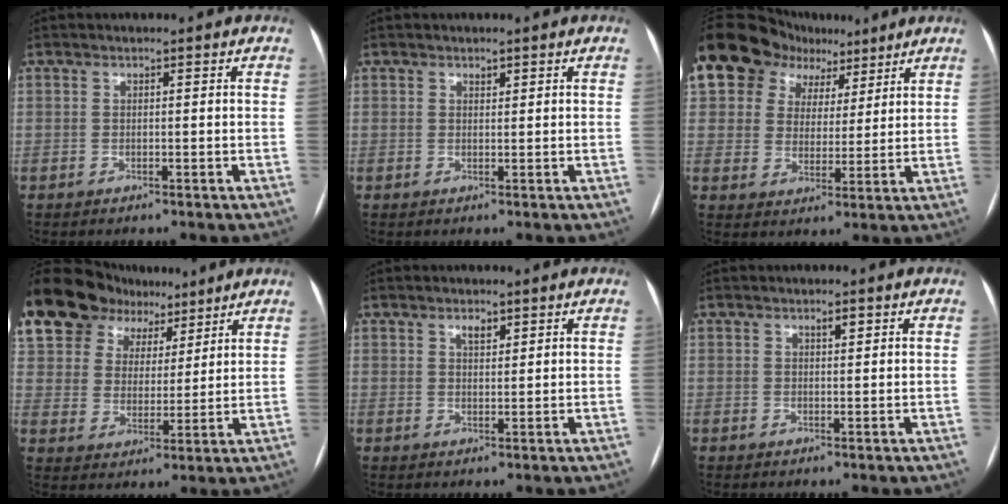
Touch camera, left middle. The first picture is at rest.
{"total": 0.7, "force": [0.5, 0.3, 0.3], "torque": [-0.007, -0.001, 0.009]}
{"total": 16.8, "force": [10.2, 11.7, 6.3], "torque": [-0.134, 0.069, 0.177]}
{"total": 20.7, "force": [14.3, 12.6, 8.0], "torque": [-0.196, 0.066, 0.256]}
{"total": 1.8, "force": [1.2, 0.8, 1.1], "torque": [-0.019, 0.002, 0.021]}
{"total": 1.2, "force": [0.7, 0.4, 0.9], "torque": [-0.015, 0.001, 0.012]}